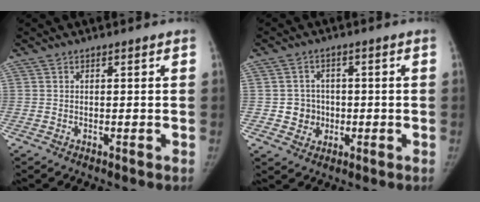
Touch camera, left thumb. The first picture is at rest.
{"total": 4.8, "force": [-0.6, 4.6, 1.0], "torque": [0.016, 0.010, -0.008]}